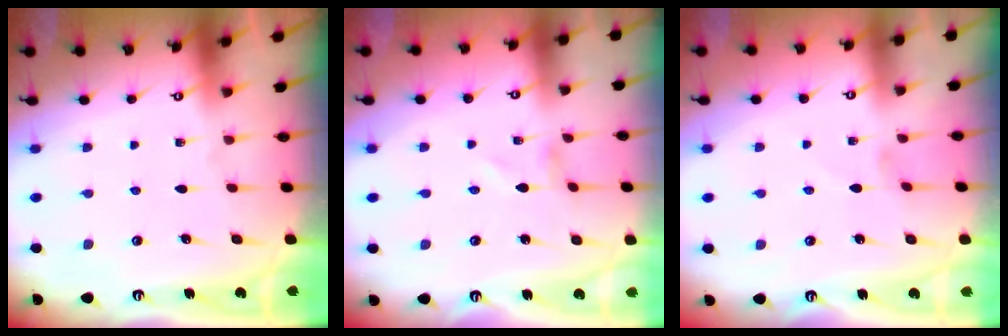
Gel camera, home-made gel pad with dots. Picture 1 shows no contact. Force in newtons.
{"total": 1.3, "press": 1.3, "slide": 0.1}
{"total": 1.1, "press": 1.1, "slide": 0.1}